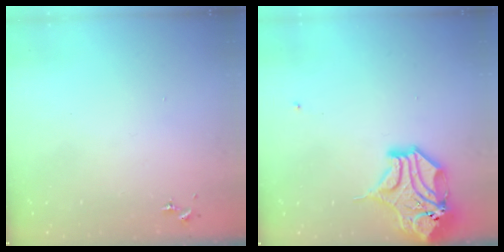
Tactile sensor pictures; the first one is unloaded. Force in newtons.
{"total": 14.3, "press": 14.1, "slide": 2.1}